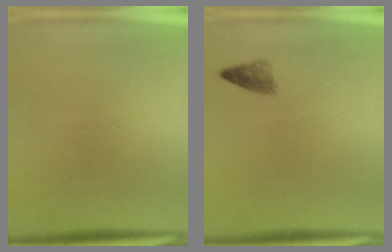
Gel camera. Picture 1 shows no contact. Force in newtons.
{"total": 1.7}